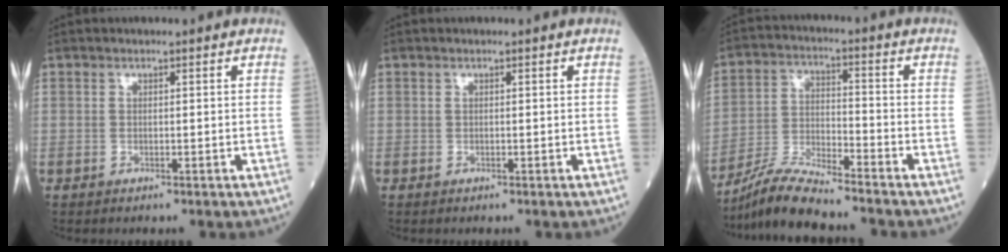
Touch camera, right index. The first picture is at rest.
{"total": 0.0}
{"total": 9.4, "force": [-8.7, -0.1, 3.7], "torque": [-0.075, -0.015, -0.164]}